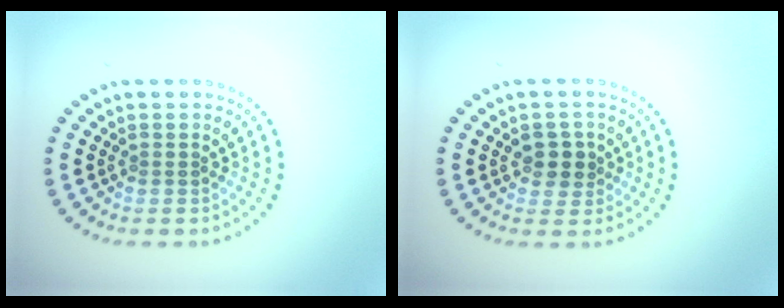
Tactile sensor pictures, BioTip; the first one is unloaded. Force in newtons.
{"total": 2.4, "press": 2.3, "slide": 0.7}